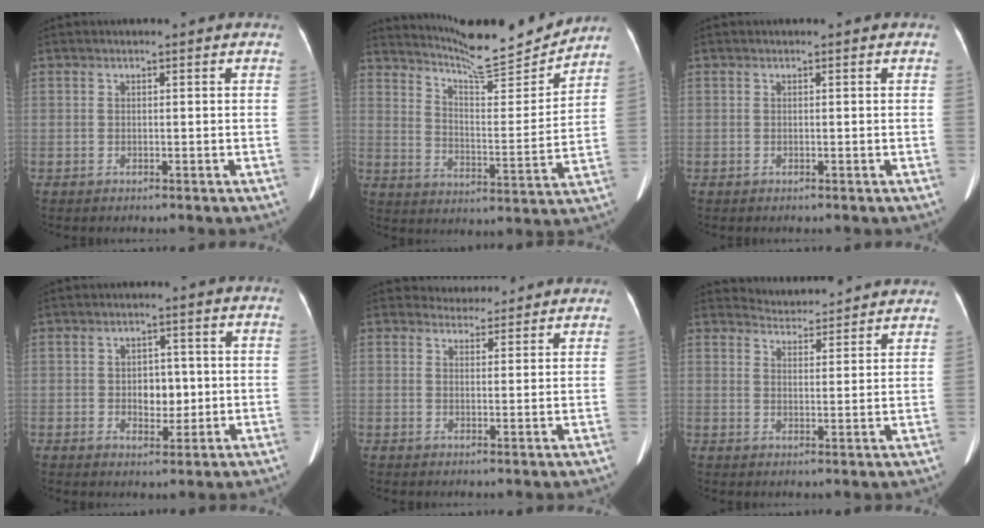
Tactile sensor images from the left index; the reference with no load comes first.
{"total": 14.4, "force": [13.8, 0.0, 3.9], "torque": [-0.071, -0.035, 0.206]}
{"total": 0.0}
{"total": 4.4, "force": [-1.2, 2.7, 3.2], "torque": [-0.044, 0.006, -0.010]}
{"total": 5.0, "force": [4.8, 1.4, 0.1], "torque": [0.000, 0.014, 0.059]}
{"total": 10.3, "force": [10.1, 1.5, 0.9], "torque": [-0.006, 0.011, 0.122]}